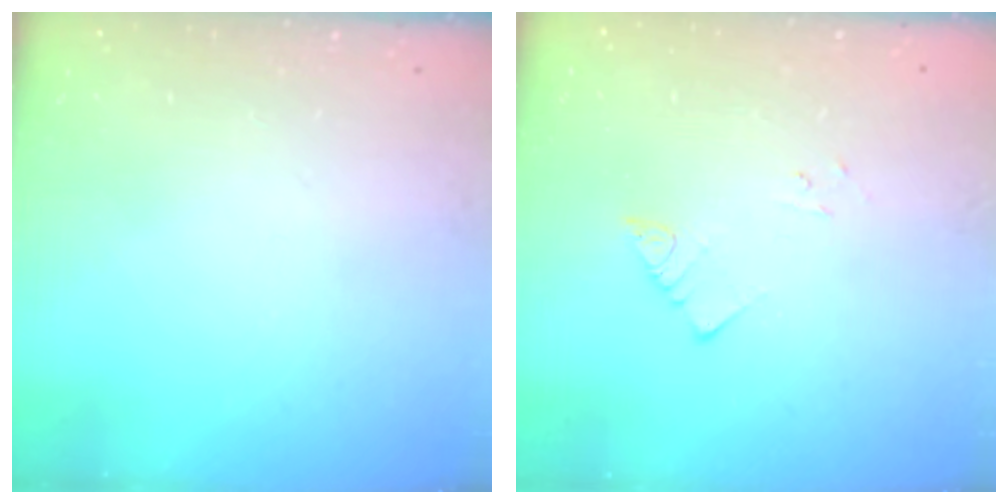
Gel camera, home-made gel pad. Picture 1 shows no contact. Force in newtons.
{"total": 2.9, "press": 2.9, "slide": 0.4}